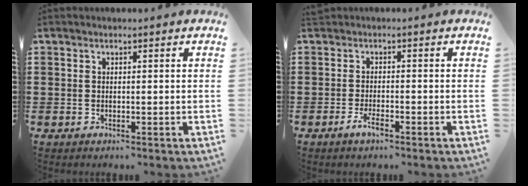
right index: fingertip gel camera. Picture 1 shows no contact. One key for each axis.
{"total": 2.2, "fx": -1.4, "fy": 0.6, "fz": 1.6, "tx": -0.036, "ty": -0.003, "tz": -0.028}